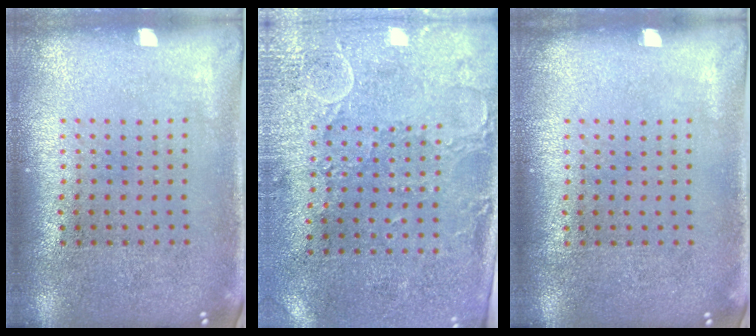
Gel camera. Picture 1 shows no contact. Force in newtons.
{"total": 3.0, "press": 2.4, "slide": 1.7}
{"total": 0.0}